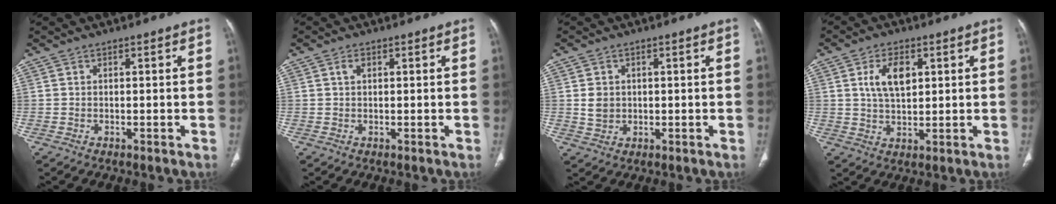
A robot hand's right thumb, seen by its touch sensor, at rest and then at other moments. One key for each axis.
{"total": 1.0, "fx": 0.3, "fy": 0.6, "fz": 0.7, "tx": -0.017, "ty": 0.004, "tz": 0.007}
{"total": 3.4, "fx": 0.4, "fy": 2.9, "fz": 1.8, "tx": -0.020, "ty": -0.002, "tz": 0.013}
{"total": 7.1, "fx": 2.2, "fy": 4.0, "fz": 5.4, "tx": -0.088, "ty": -0.006, "tz": 0.042}